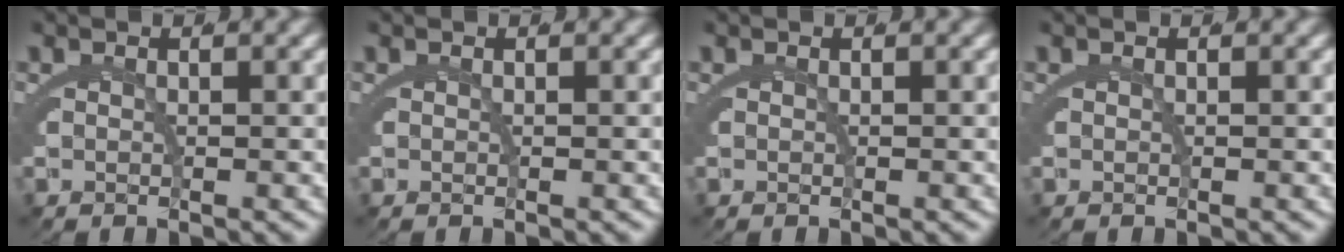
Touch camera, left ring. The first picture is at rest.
{"total": 0.0}
{"total": 0.0}
{"total": 0.0}